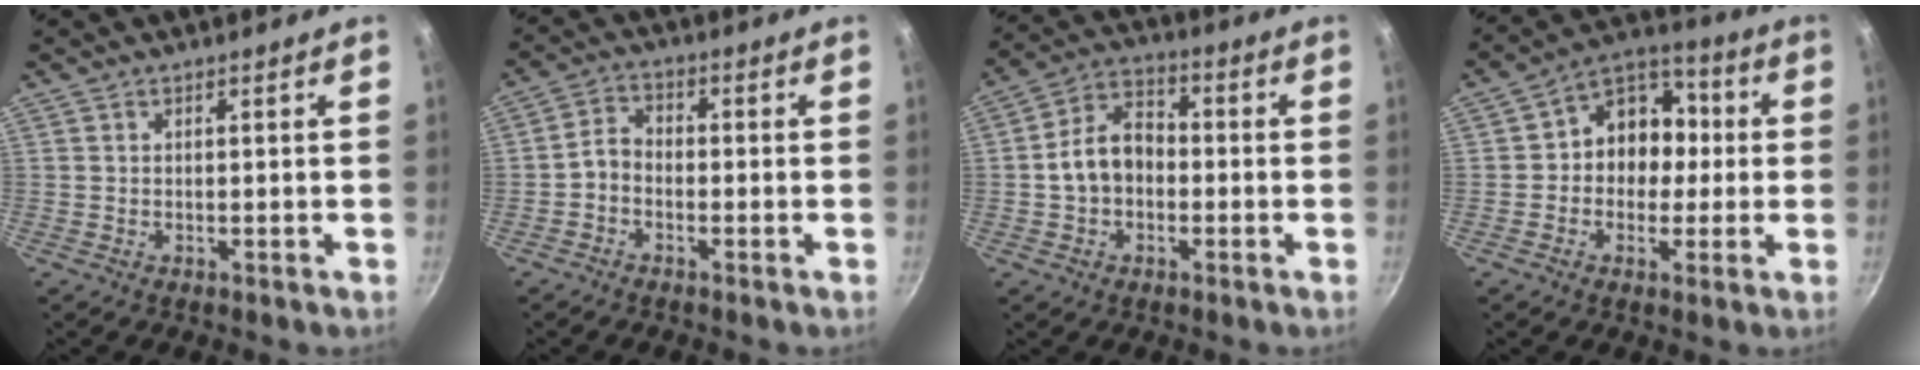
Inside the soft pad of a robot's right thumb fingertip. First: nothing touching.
{"total": 3.7, "force": [-1.6, 2.6, 2.0], "torque": [-0.036, 0.028, -0.041]}
{"total": 9.5, "force": [-1.1, 7.0, 6.4], "torque": [-0.086, 0.035, -0.032]}
{"total": 11.5, "force": [0.0, 9.6, 6.3], "torque": [-0.032, 0.034, -0.020]}